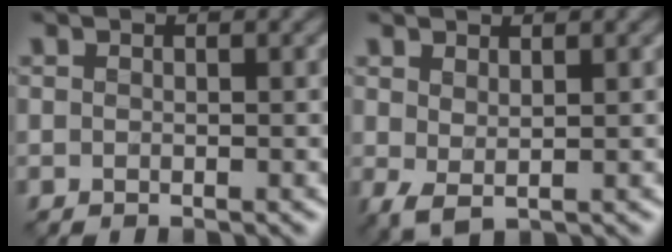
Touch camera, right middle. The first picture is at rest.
{"total": 1.7, "force": [0.6, 0.8, 1.3], "torque": [-0.035, -0.002, 0.015]}